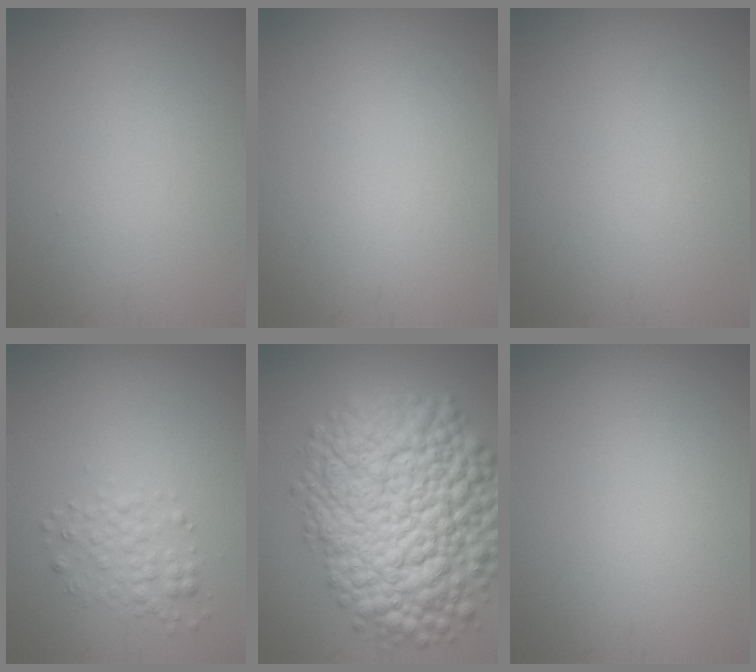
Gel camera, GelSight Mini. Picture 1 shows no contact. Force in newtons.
{"total": 0.0}
{"total": 0.0}
{"total": 2.0, "press": 2.0, "slide": 0.1}
{"total": 15.5, "press": 15.5, "slide": 0.6}
{"total": 0.0}